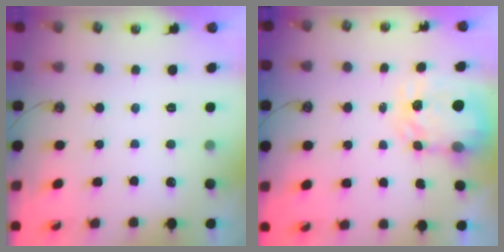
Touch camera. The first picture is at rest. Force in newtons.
{"total": 5.3, "press": 5.3, "slide": 0.4}